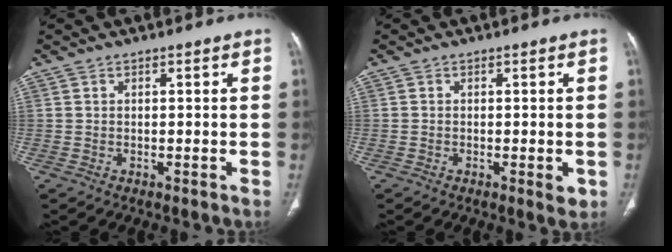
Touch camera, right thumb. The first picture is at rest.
{"total": 2.2, "force": [-0.7, 0.9, 1.9], "torque": [-0.022, -0.002, -0.008]}